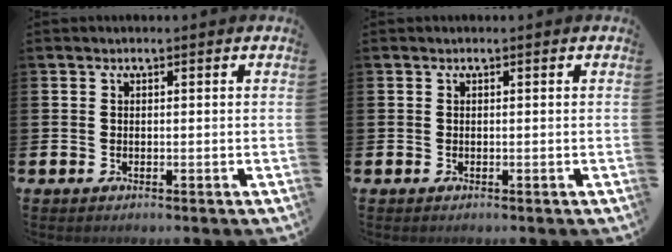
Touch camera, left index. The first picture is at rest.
{"total": 0.0}